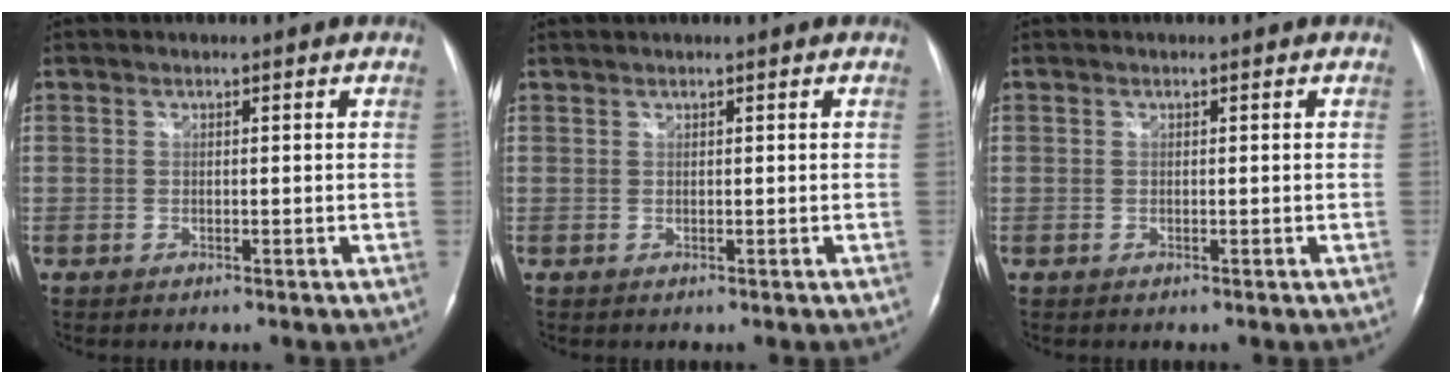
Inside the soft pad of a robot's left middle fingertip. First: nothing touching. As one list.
[{"total": 0.7, "force": [0.7, -0.1, 0.2], "torque": [-0.005, 0.009, 0.018]}, {"total": 0.0}]